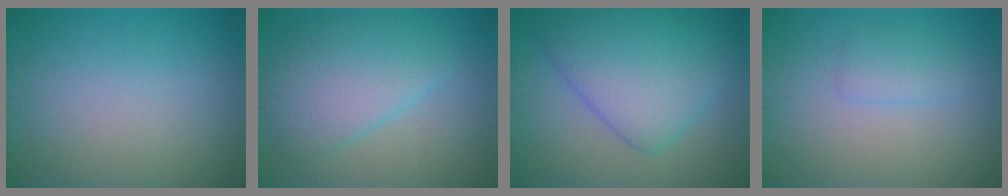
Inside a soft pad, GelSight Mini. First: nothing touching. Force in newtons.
{"total": 5.8, "press": 5.8, "slide": 0.1}
{"total": 7.8, "press": 7.8, "slide": 0.0}
{"total": 1.7, "press": 1.7, "slide": 0.2}